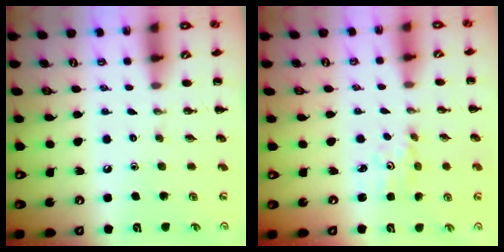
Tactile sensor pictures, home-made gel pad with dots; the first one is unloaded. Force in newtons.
{"total": 1.8, "press": 1.7, "slide": 0.5}